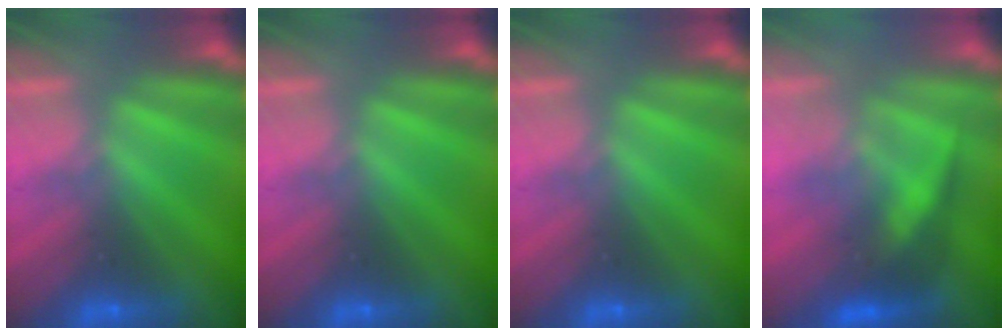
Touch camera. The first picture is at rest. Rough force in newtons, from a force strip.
{"total": 0.0}
{"total": 0.0}
{"total": 2.9}